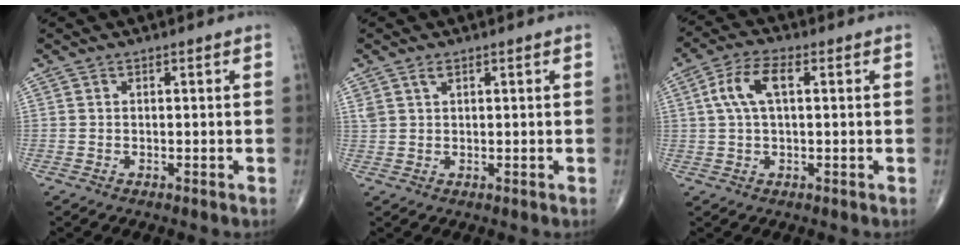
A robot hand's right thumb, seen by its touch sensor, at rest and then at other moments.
{"total": 1.9, "force": [1.2, 0.9, 1.1], "torque": [-0.024, 0.003, 0.029]}
{"total": 7.2, "force": [1.6, 3.2, 6.2], "torque": [-0.136, 0.020, 0.027]}